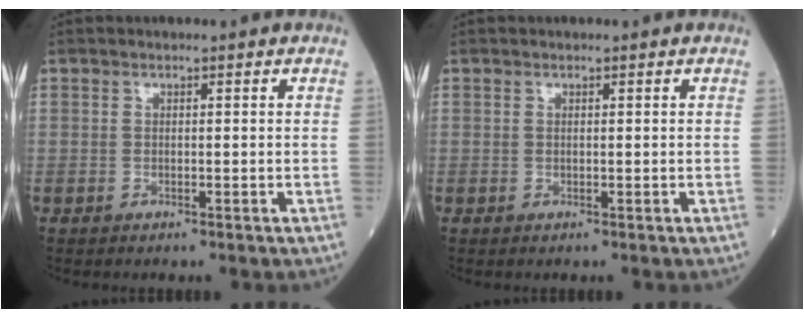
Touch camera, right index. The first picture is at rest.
{"total": 0.0}